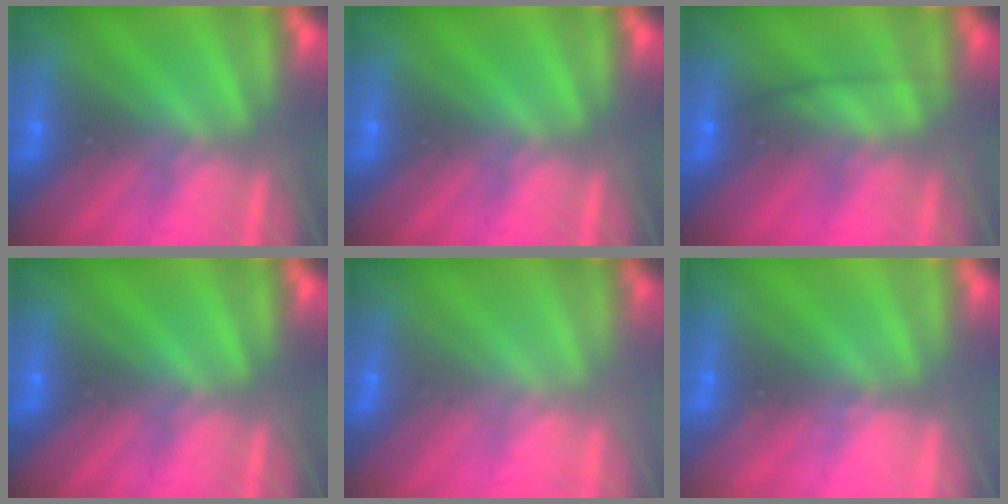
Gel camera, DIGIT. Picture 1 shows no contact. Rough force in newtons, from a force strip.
{"total": 0.0}
{"total": 2.4}
{"total": 0.0}
{"total": 1.9}
{"total": 2.3}